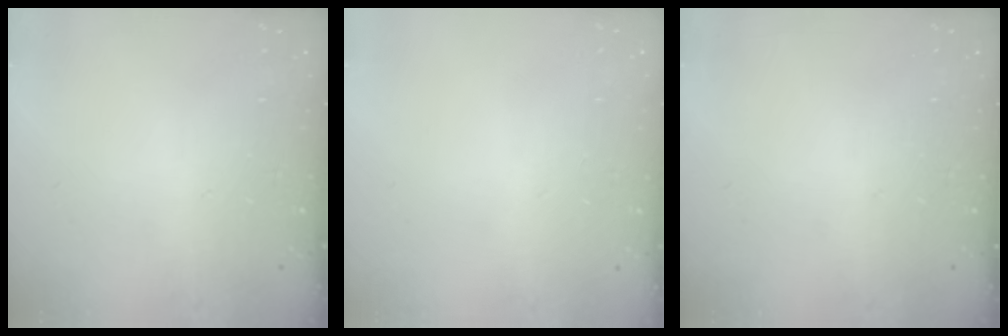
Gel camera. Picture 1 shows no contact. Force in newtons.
{"total": 0.0}
{"total": 0.0}